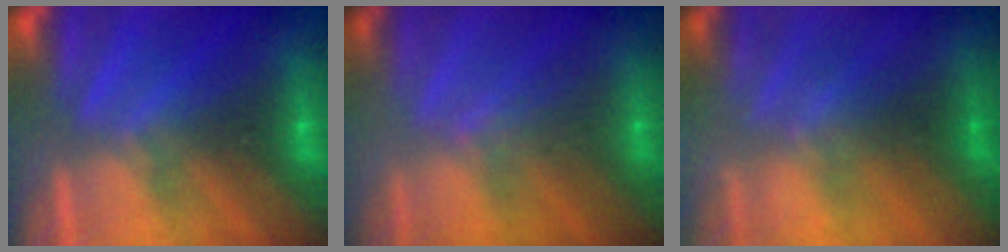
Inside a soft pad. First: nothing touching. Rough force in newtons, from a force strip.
{"total": 2.8}
{"total": 1.6}